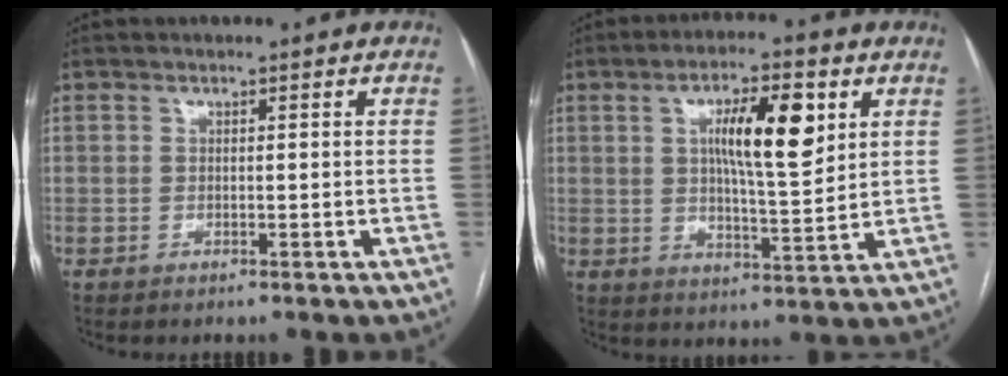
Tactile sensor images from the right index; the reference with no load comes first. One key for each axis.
{"total": 11.0, "fx": 3.6, "fy": 2.3, "fz": 10.2, "tx": -0.170, "ty": 0.005, "tz": 0.060}